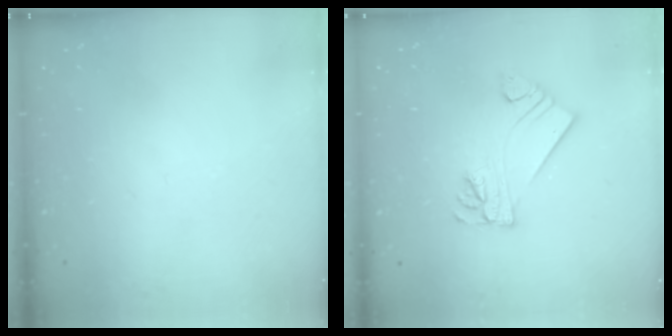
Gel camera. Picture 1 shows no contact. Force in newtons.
{"total": 7.9, "press": 7.9, "slide": 0.8}